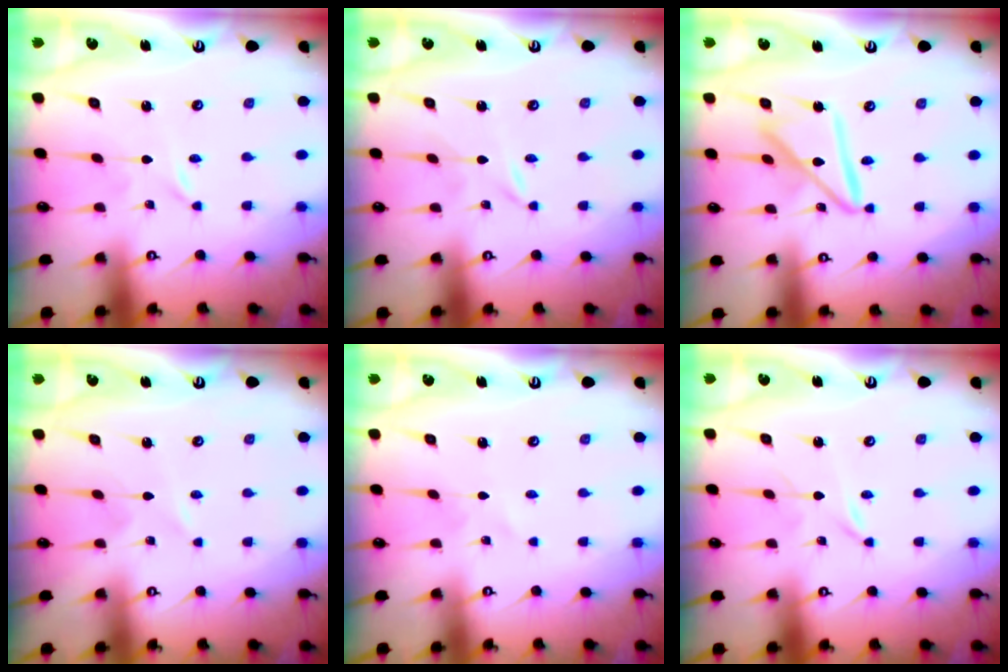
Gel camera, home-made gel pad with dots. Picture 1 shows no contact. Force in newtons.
{"total": 0.0}
{"total": 15.1, "press": 15.0, "slide": 1.5}
{"total": 2.2, "press": 2.2, "slide": 0.3}
{"total": 1.0, "press": 1.0, "slide": 0.1}
{"total": 0.9, "press": 0.8, "slide": 0.1}